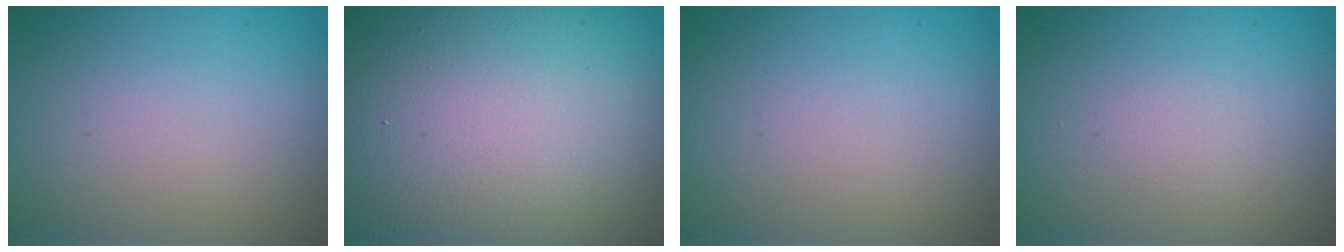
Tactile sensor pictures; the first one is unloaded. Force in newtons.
{"total": 22.2, "press": 22.2, "slide": 1.3}
{"total": 0.0}
{"total": 0.5, "press": 0.5, "slide": 0.1}